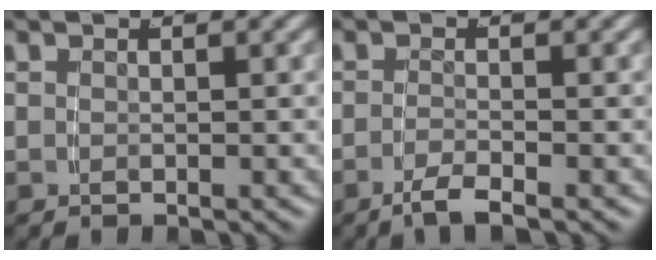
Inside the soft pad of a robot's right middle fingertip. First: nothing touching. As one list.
[{"total": 2.5, "force": [-2.0, -0.2, 1.4], "torque": [-0.032, -0.007, -0.033]}]